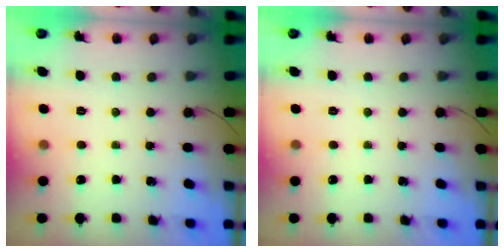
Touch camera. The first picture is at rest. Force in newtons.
{"total": 0.0}